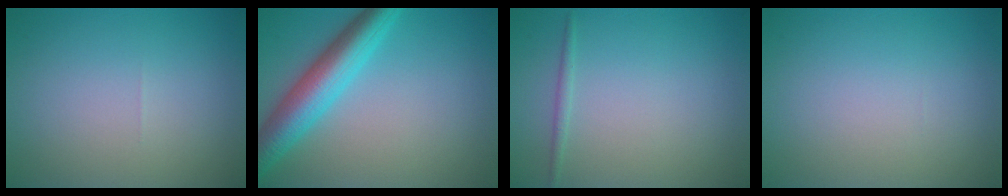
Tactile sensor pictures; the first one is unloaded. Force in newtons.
{"total": 6.4, "press": 6.4, "slide": 0.2}
{"total": 0.8, "press": 0.8, "slide": 0.0}
{"total": 0.0}